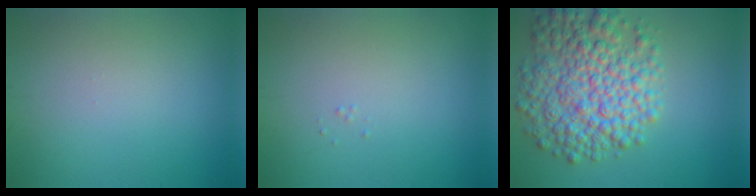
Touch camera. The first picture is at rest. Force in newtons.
{"total": 0.0}
{"total": 8.5, "press": 8.5, "slide": 0.3}